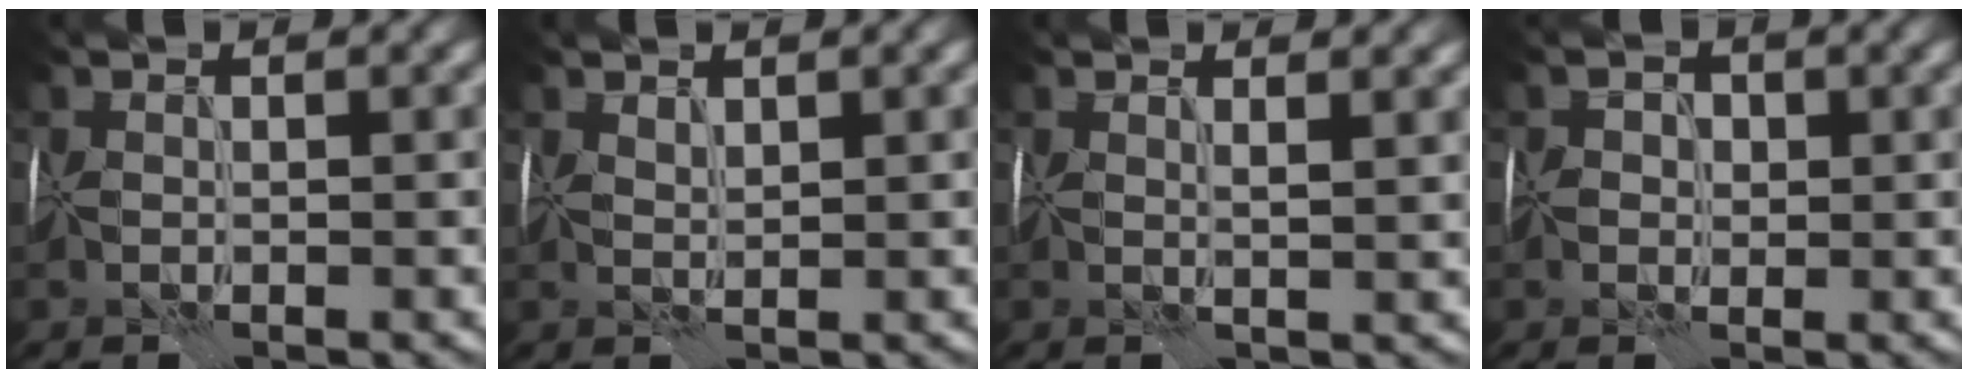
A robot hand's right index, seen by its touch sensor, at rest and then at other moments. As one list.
[{"total": 0.6, "force": [0.6, -0.3, 0.1], "torque": [-0.003, -0.001, 0.014]}, {"total": 2.0, "force": [1.3, 0.1, 1.5], "torque": [-0.016, 0.003, 0.015]}, {"total": 1.0, "force": [-0.3, 0.9, 0.3], "torque": [-0.002, -0.002, -0.012]}]